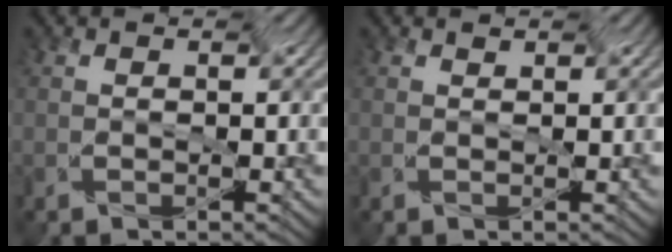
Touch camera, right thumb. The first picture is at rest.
{"total": 0.5, "force": [0.5, -0.1, -0.2], "torque": [0.000, -0.002, 0.010]}